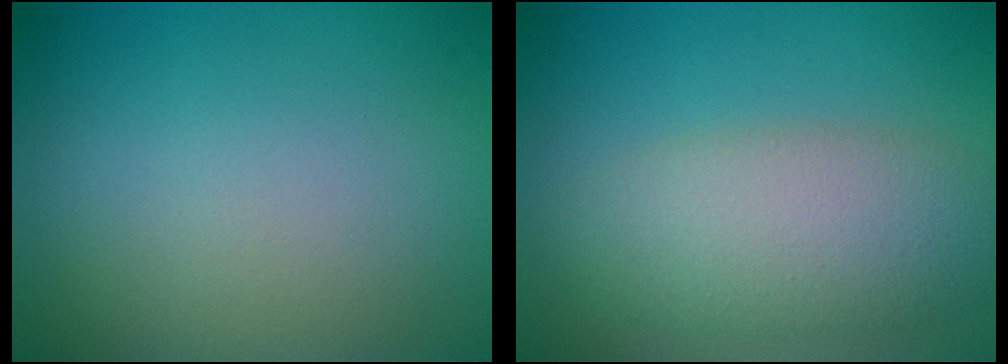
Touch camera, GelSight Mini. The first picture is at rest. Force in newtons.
{"total": 5.7, "press": 5.7, "slide": 0.3}